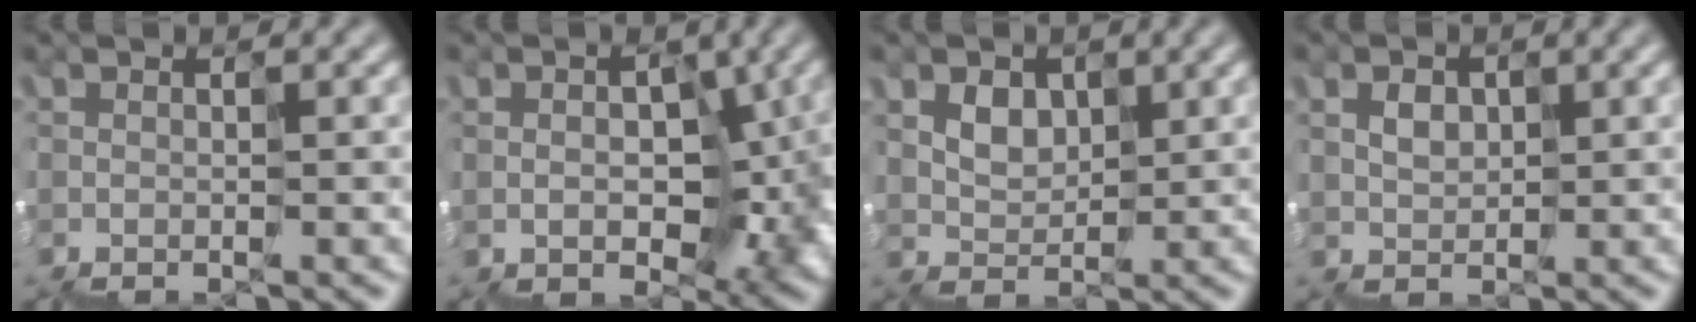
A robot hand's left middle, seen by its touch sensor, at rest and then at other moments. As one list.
[{"total": 7.5, "force": [-0.5, 4.9, 5.7], "torque": [-0.071, 0.016, -0.004]}, {"total": 2.3, "force": [1.5, 0.7, -1.5], "torque": [0.012, 0.018, 0.030]}, {"total": 1.5, "force": [0.8, 0.4, -1.2], "torque": [0.005, 0.019, 0.017]}]